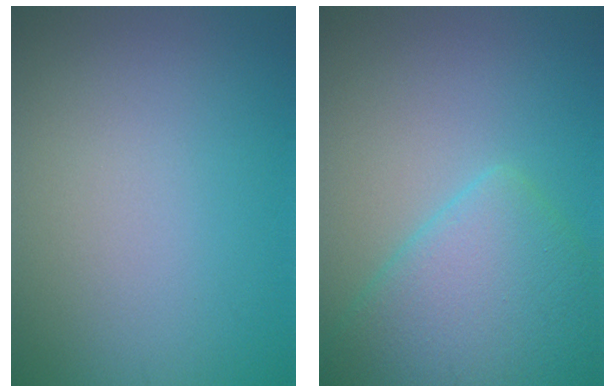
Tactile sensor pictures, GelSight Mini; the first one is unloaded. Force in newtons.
{"total": 7.2, "press": 7.2, "slide": 0.3}